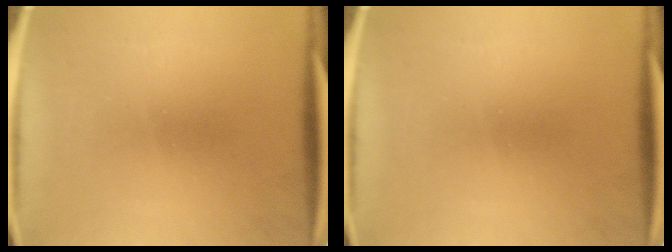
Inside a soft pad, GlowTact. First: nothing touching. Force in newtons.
{"total": 0.0}